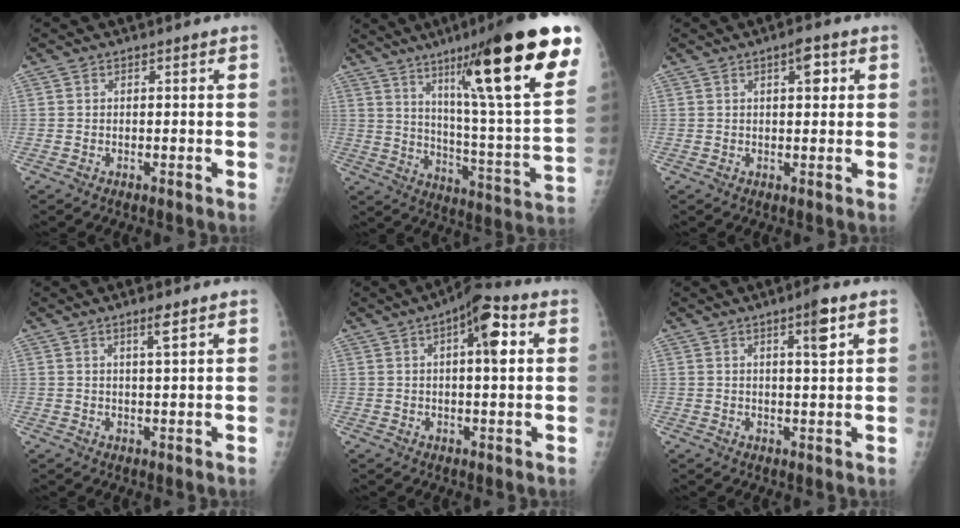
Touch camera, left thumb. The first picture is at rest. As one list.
[{"total": 28.9, "force": [15.6, 3.9, 24.0], "torque": [-0.319, -0.050, 0.242]}, {"total": 3.6, "force": [1.4, 1.6, 2.9], "torque": [-0.033, -0.002, 0.017]}, {"total": 2.5, "force": [1.6, 0.1, 2.0], "torque": [-0.037, -0.012, 0.027]}, {"total": 8.9, "force": [2.7, 3.1, 7.9], "torque": [-0.101, 0.013, 0.031]}, {"total": 4.4, "force": [2.3, 0.5, 3.7], "torque": [-0.050, -0.010, 0.034]}]